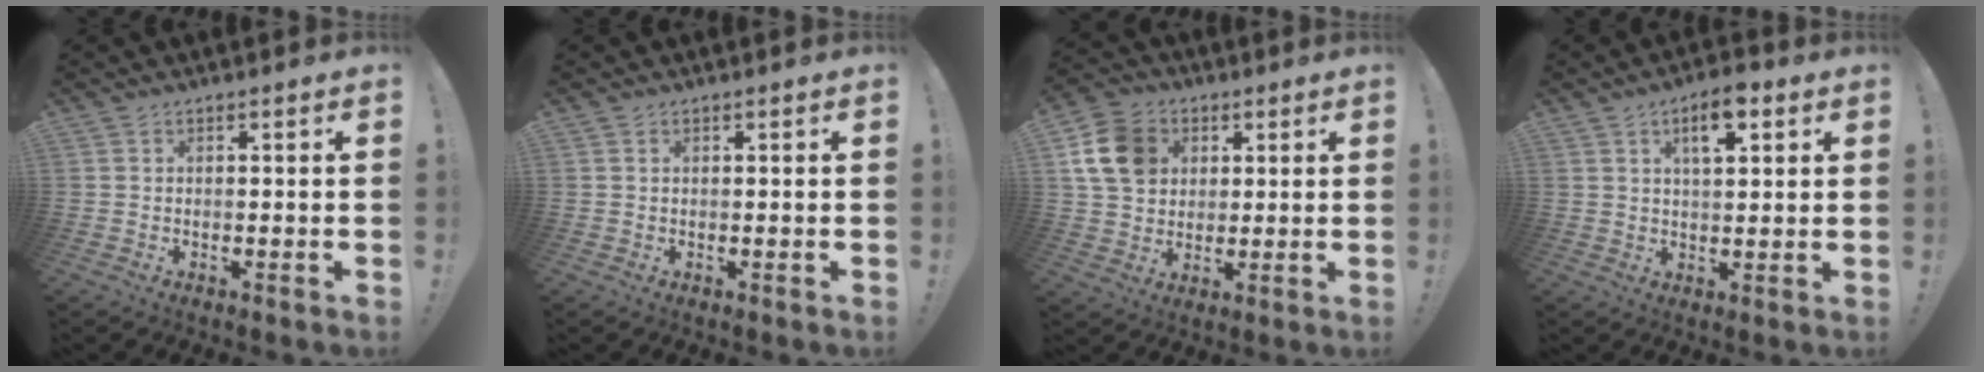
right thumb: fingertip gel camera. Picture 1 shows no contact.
{"total": 0.0}
{"total": 13.8, "force": [4.2, 11.2, 6.9], "torque": [-0.112, -0.004, 0.089]}
{"total": 7.5, "force": [3.6, 3.2, 5.8], "torque": [-0.080, -0.008, 0.056]}